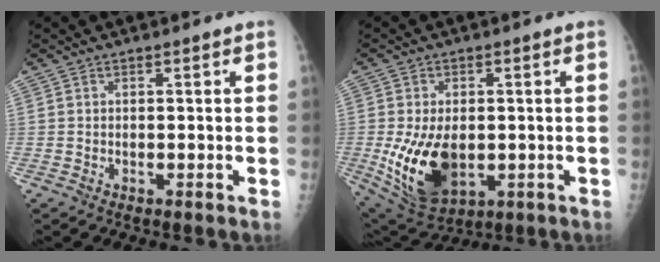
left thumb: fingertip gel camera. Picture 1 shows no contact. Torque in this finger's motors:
{"motor_torque": [0.95, 1.00, 1.63, -0.10, 0.45]}